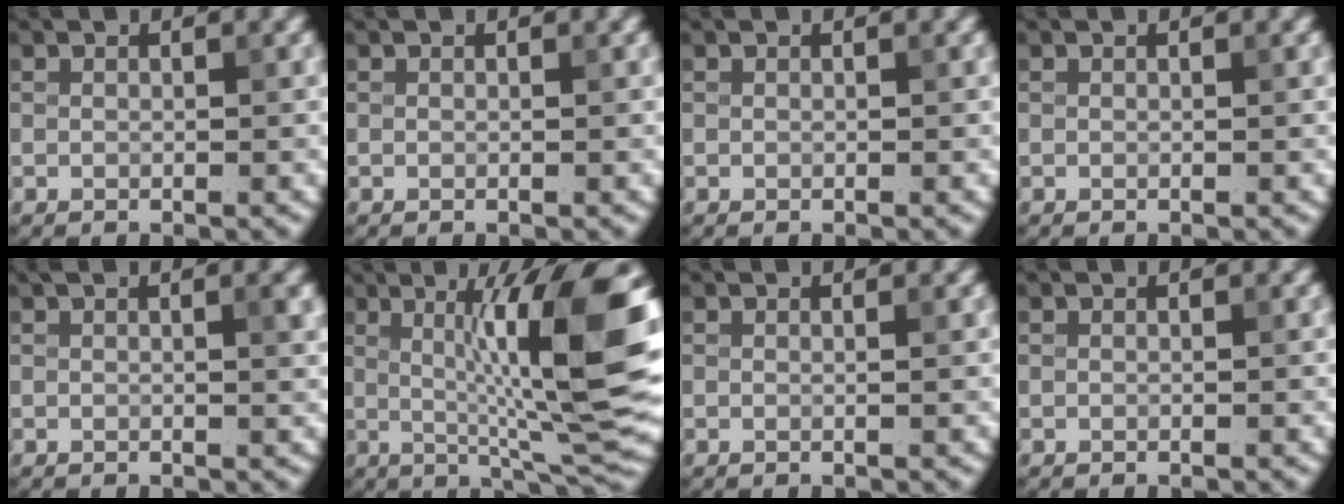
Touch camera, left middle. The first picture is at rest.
{"total": 0.0}
{"total": 0.0}
{"total": 0.0}
{"total": 1.7, "force": [0.6, 0.4, 1.6], "torque": [-0.018, 0.002, 0.007]}
{"total": 11.8, "force": [1.8, 2.0, 11.5], "torque": [-0.162, 0.003, 0.036]}
{"total": 0.6, "force": [0.1, 0.3, 0.5], "torque": [0.001, -0.001, -0.002]}
{"total": 0.0}